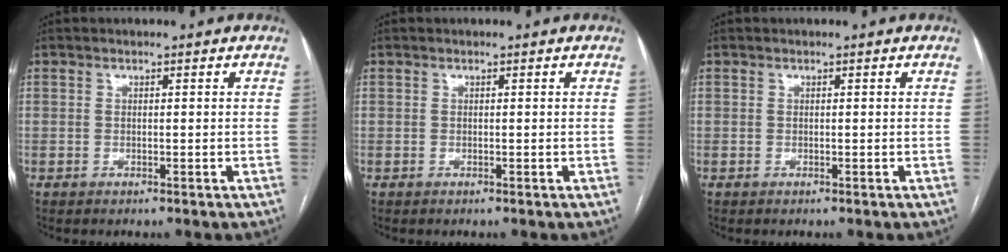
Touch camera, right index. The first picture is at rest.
{"total": 0.0}
{"total": 0.0}